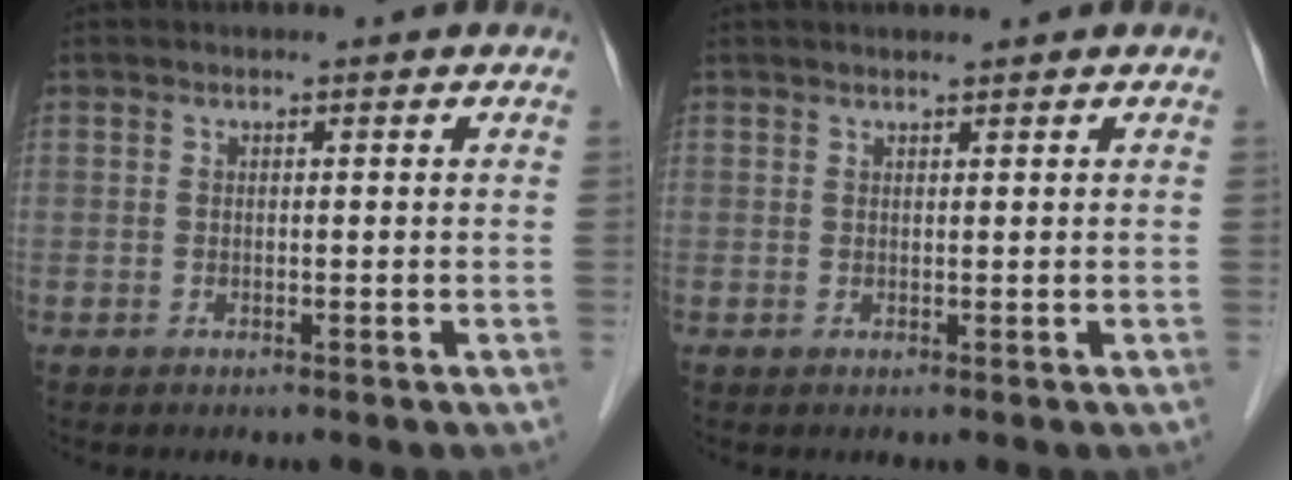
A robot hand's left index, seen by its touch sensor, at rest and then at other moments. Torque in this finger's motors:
{"motor_torque": [0.15, -0.14, 0.04, 0.01]}